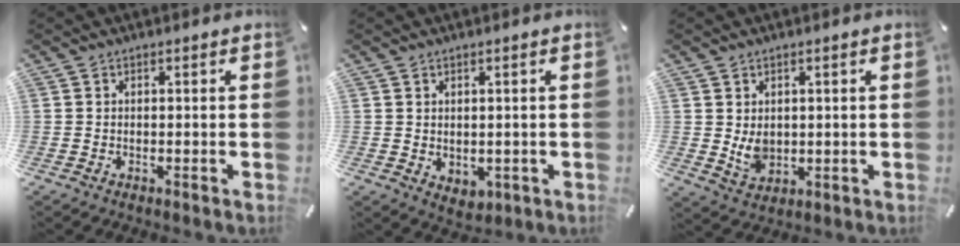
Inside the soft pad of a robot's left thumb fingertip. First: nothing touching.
{"total": 2.3, "force": [1.1, 1.9, 0.5], "torque": [-0.004, -0.003, 0.020]}
{"total": 4.8, "force": [0.8, 4.0, 2.6], "torque": [-0.045, -0.006, 0.014]}